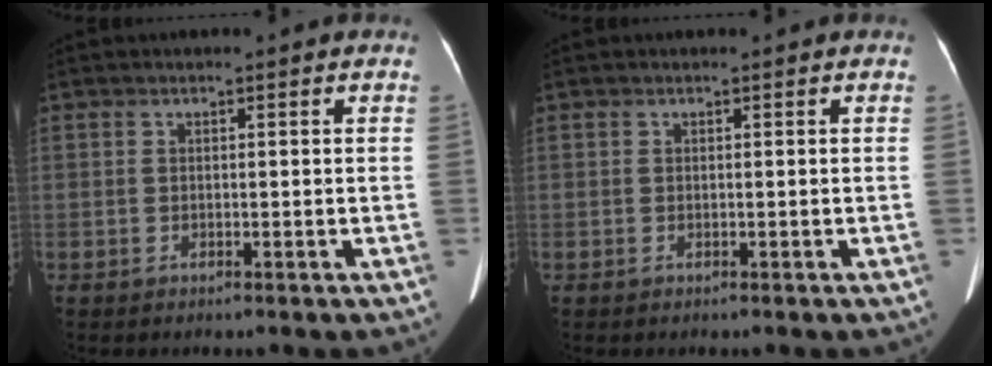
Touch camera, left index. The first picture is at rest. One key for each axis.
{"total": 0.0}